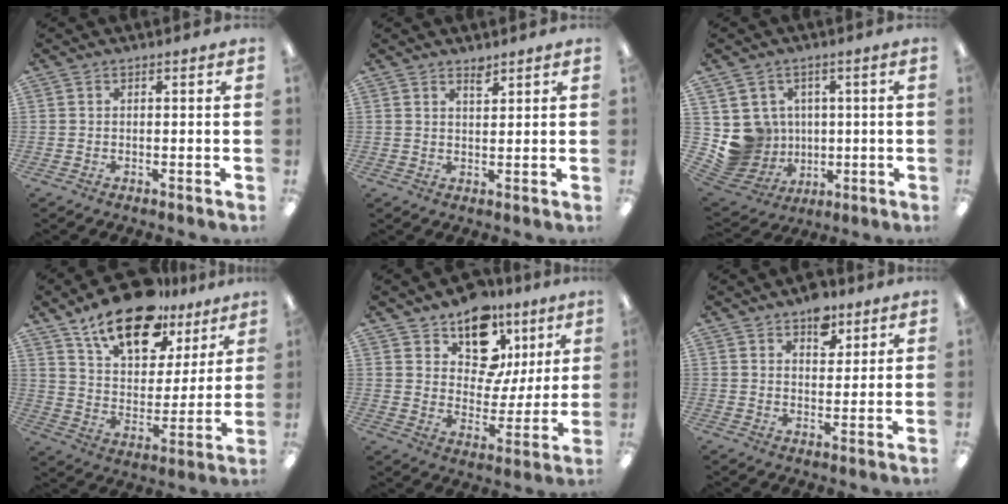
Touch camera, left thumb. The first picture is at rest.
{"total": 2.4, "force": [2.1, 0.6, 0.9], "torque": [-0.005, -0.013, 0.036]}
{"total": 9.0, "force": [0.8, 8.9, 0.9], "torque": [-0.048, -0.010, 0.031]}
{"total": 18.8, "force": [13.4, 8.9, 9.7], "torque": [-0.159, -0.073, 0.232]}
{"total": 14.7, "force": [9.6, 9.2, 6.2], "torque": [-0.104, -0.057, 0.179]}
{"total": 7.3, "force": [4.8, 4.3, 3.3], "torque": [-0.023, -0.024, 0.079]}